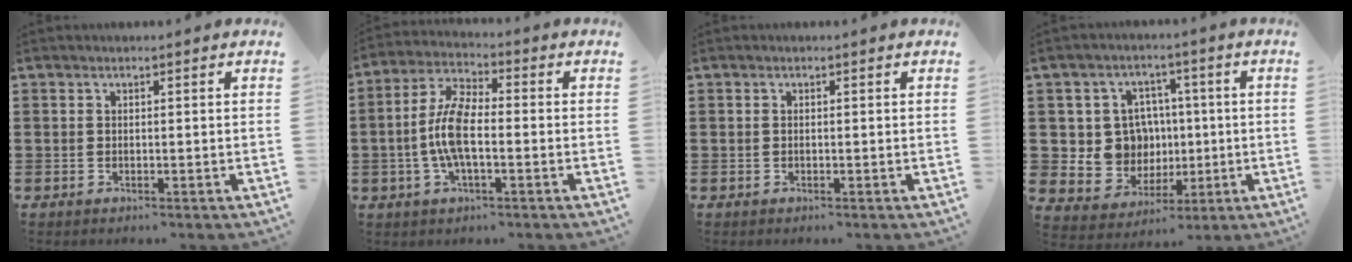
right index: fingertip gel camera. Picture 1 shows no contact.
{"total": 7.9, "force": [-1.2, 3.1, 7.2], "torque": [-0.162, -0.002, -0.028]}
{"total": 0.0}
{"total": 9.2, "force": [0.6, 8.7, 3.2], "torque": [-0.086, 0.011, 0.021]}